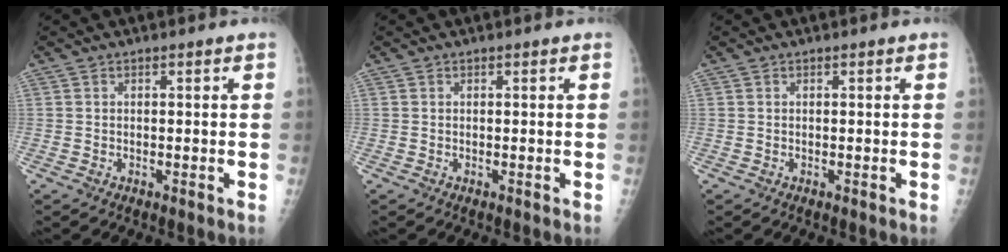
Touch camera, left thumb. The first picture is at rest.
{"total": 0.0}
{"total": 0.0}